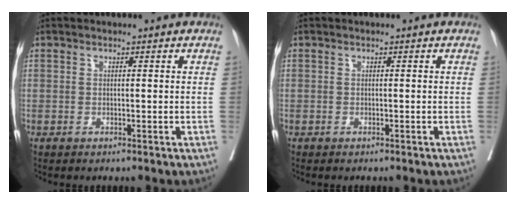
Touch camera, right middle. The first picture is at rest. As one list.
[{"total": 0.0}]